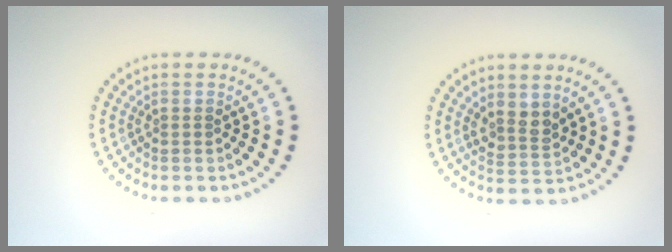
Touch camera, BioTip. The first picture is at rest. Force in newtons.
{"total": 2.1, "press": 1.8, "slide": 1.2}